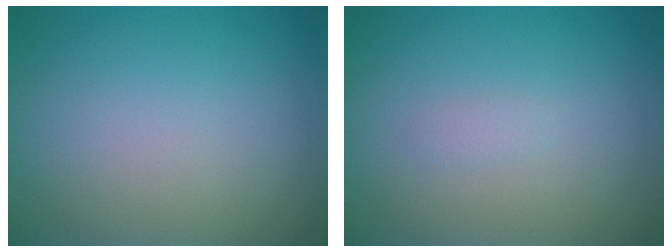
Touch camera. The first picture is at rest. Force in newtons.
{"total": 0.5, "press": 0.5, "slide": 0.0}